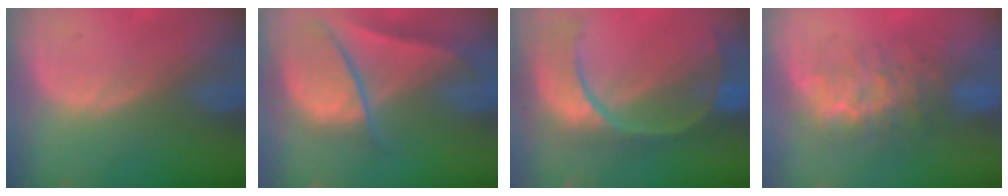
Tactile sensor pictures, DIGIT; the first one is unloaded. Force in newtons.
{"total": 9.4, "press": 7.9, "slide": 5.1}
{"total": 11.1, "press": 9.3, "slide": 6.0}
{"total": 8.1, "press": 7.8, "slide": 2.3}